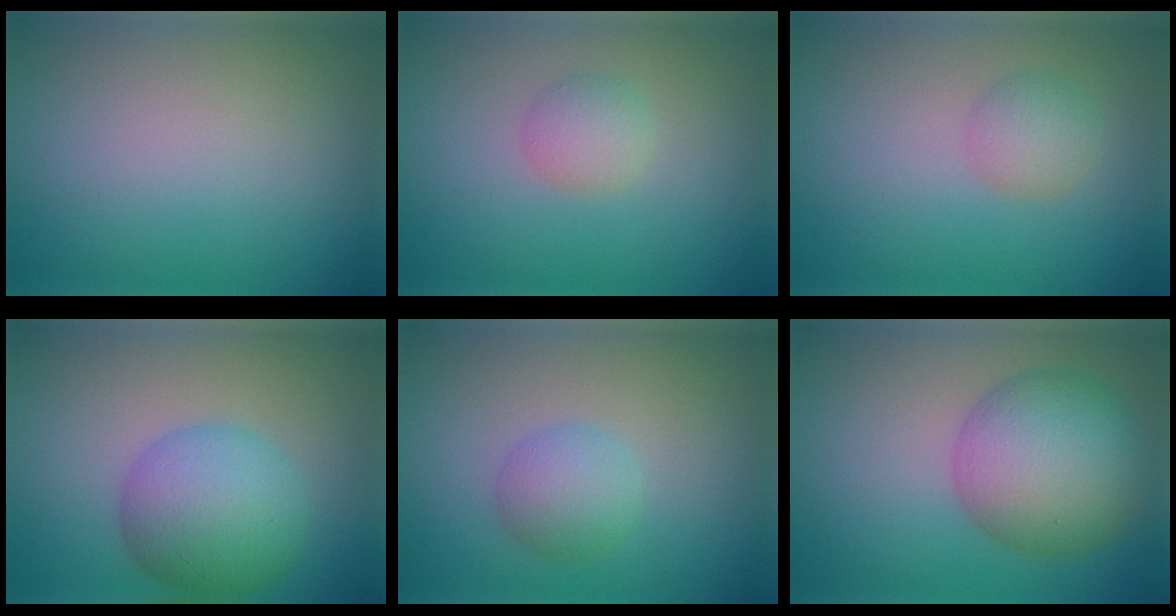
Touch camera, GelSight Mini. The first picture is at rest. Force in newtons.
{"total": 1.9, "press": 1.9, "slide": 0.0}
{"total": 2.1, "press": 2.1, "slide": 0.1}
{"total": 6.3, "press": 6.3, "slide": 0.1}
{"total": 2.6, "press": 2.6, "slide": 0.1}
{"total": 8.3, "press": 8.3, "slide": 0.3}